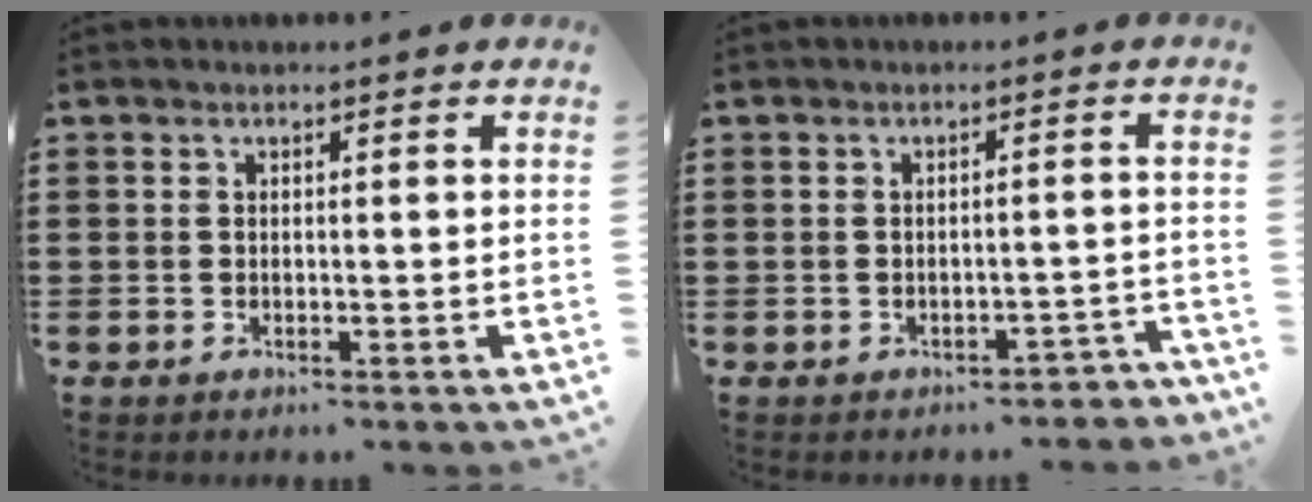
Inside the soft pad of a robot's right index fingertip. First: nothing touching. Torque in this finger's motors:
{"motor_torque": [-1.62, 0.52, -0.92, -0.21]}